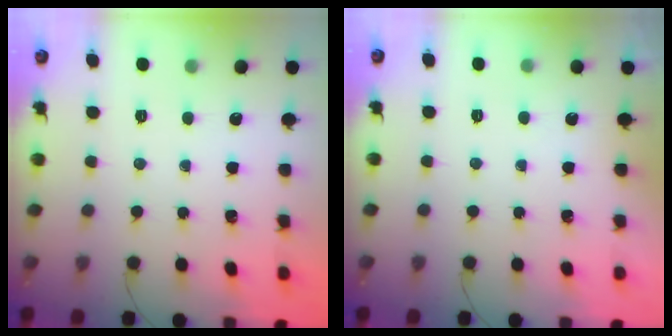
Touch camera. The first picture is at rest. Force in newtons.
{"total": 1.9, "press": 1.9, "slide": 0.3}